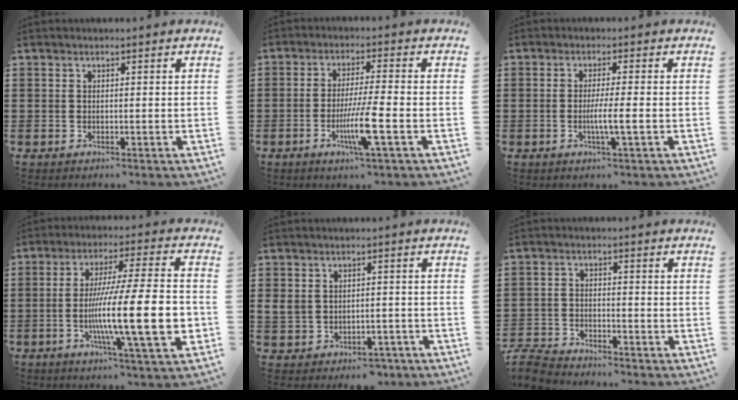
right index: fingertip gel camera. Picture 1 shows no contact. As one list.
[{"total": 7.9, "force": [-2.7, 0.4, 7.4], "torque": [-0.147, -0.020, -0.052]}, {"total": 4.0, "force": [-0.9, -0.1, 3.9], "torque": [-0.067, -0.007, -0.020]}, {"total": 18.1, "force": [-4.2, 2.5, 17.5], "torque": [-0.306, -0.015, -0.071]}, {"total": 2.9, "force": [-1.0, 2.4, 1.2], "torque": [-0.036, 0.001, -0.024]}, {"total": 4.2, "force": [-4.2, 0.6, 0.6], "torque": [-0.032, -0.003, -0.092]}]